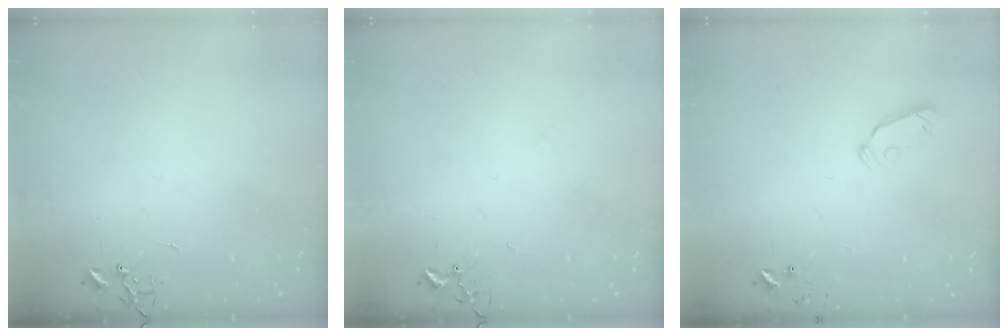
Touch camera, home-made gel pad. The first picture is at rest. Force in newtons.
{"total": 4.9, "press": 4.9, "slide": 0.5}
{"total": 5.4, "press": 5.3, "slide": 0.9}